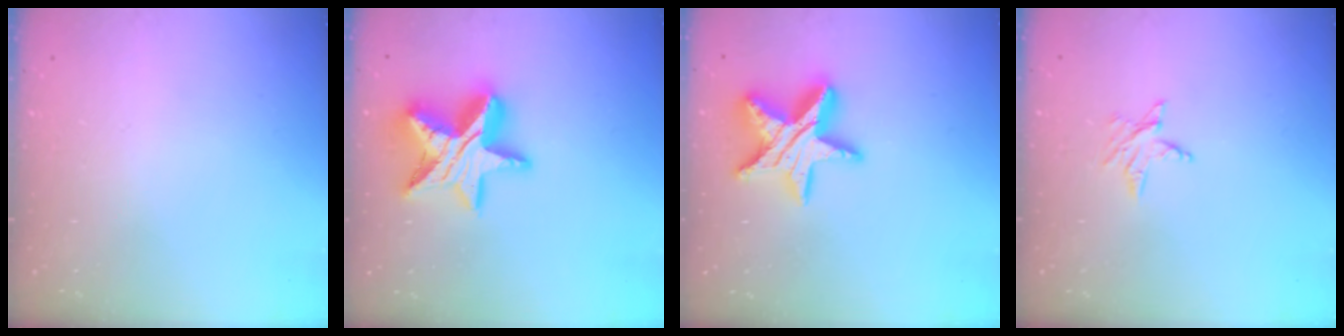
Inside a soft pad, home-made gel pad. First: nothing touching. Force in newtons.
{"total": 16.8, "press": 16.8, "slide": 1.4}
{"total": 16.3, "press": 16.3, "slide": 0.9}
{"total": 3.4, "press": 3.3, "slide": 0.5}